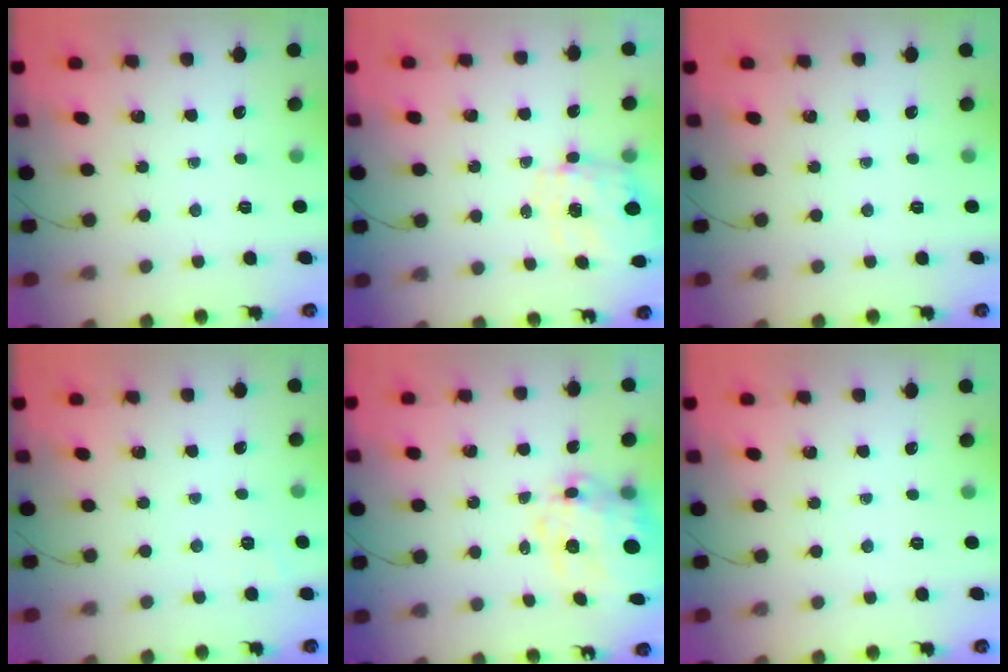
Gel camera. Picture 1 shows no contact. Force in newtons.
{"total": 2.9, "press": 2.7, "slide": 1.1}
{"total": 0.0}
{"total": 2.0, "press": 1.2, "slide": 1.6}
{"total": 13.6, "press": 13.2, "slide": 3.1}
{"total": 0.0}